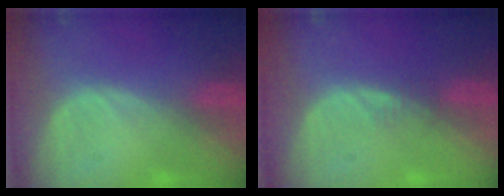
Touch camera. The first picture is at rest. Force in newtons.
{"total": 1.3, "press": 1.2, "slide": 0.2}